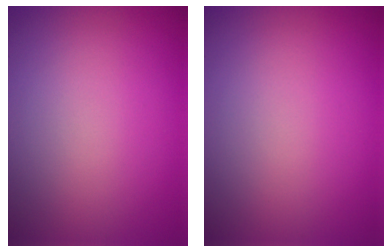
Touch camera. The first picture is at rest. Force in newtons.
{"total": 0.0}